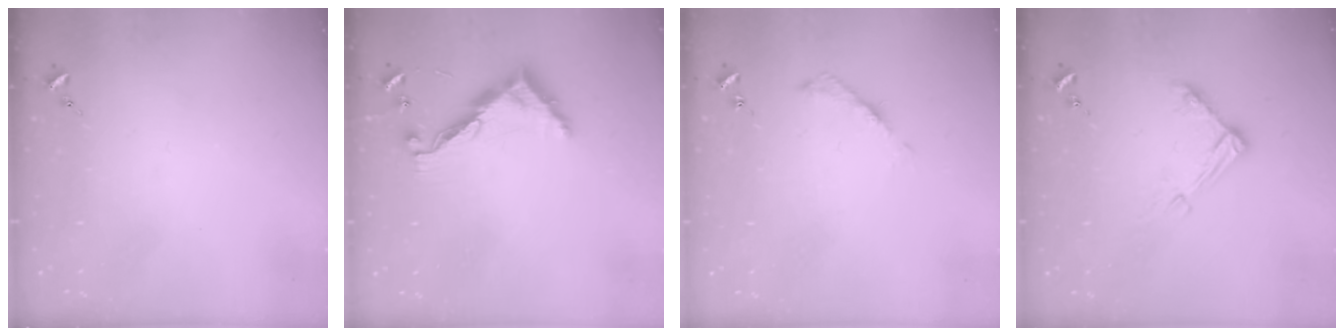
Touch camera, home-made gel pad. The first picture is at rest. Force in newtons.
{"total": 9.7, "press": 9.7, "slide": 0.3}
{"total": 5.3, "press": 5.3, "slide": 0.5}
{"total": 9.1, "press": 9.1, "slide": 0.8}